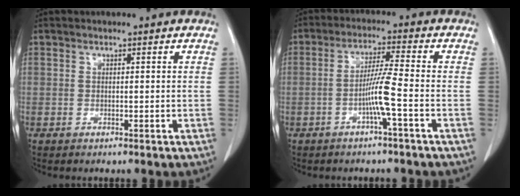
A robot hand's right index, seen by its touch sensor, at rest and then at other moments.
{"total": 5.7, "force": [-1.9, -0.9, 5.3], "torque": [-0.106, 0.003, -0.037]}